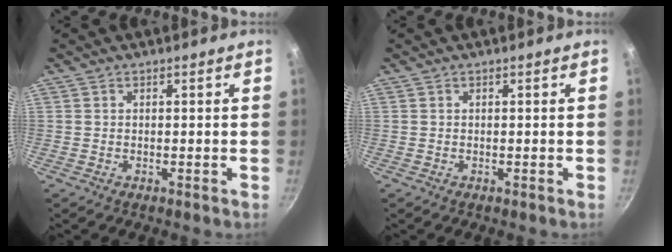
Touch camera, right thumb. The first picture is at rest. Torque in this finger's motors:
{"motor_torque": [0.00, 0.00, 0.00, 0.00, 0.00]}